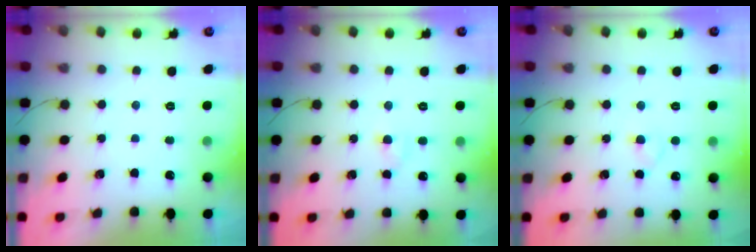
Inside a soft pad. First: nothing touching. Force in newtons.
{"total": 3.0, "press": 2.8, "slide": 1.2}
{"total": 2.1, "press": 1.9, "slide": 0.9}